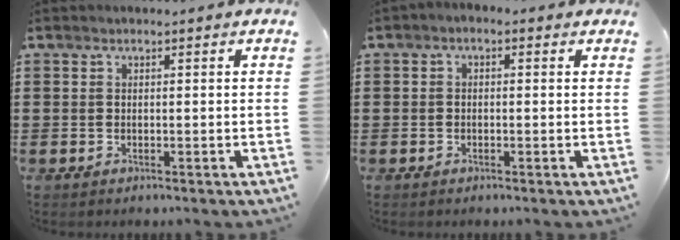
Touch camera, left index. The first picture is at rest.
{"total": 0.9, "force": [-0.7, 0.4, 0.4], "torque": [-0.010, 0.000, -0.015]}